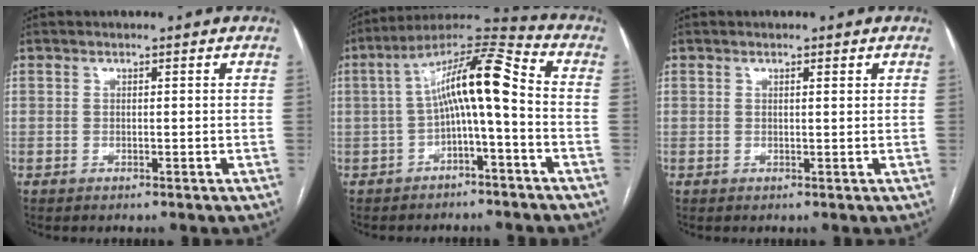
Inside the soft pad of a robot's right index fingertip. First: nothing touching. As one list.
[{"total": 11.5, "force": [-0.8, 1.5, 11.4], "torque": [-0.194, 0.046, -0.015]}, {"total": 0.7, "force": [0.4, 0.1, 0.5], "torque": [-0.010, 0.001, 0.005]}]